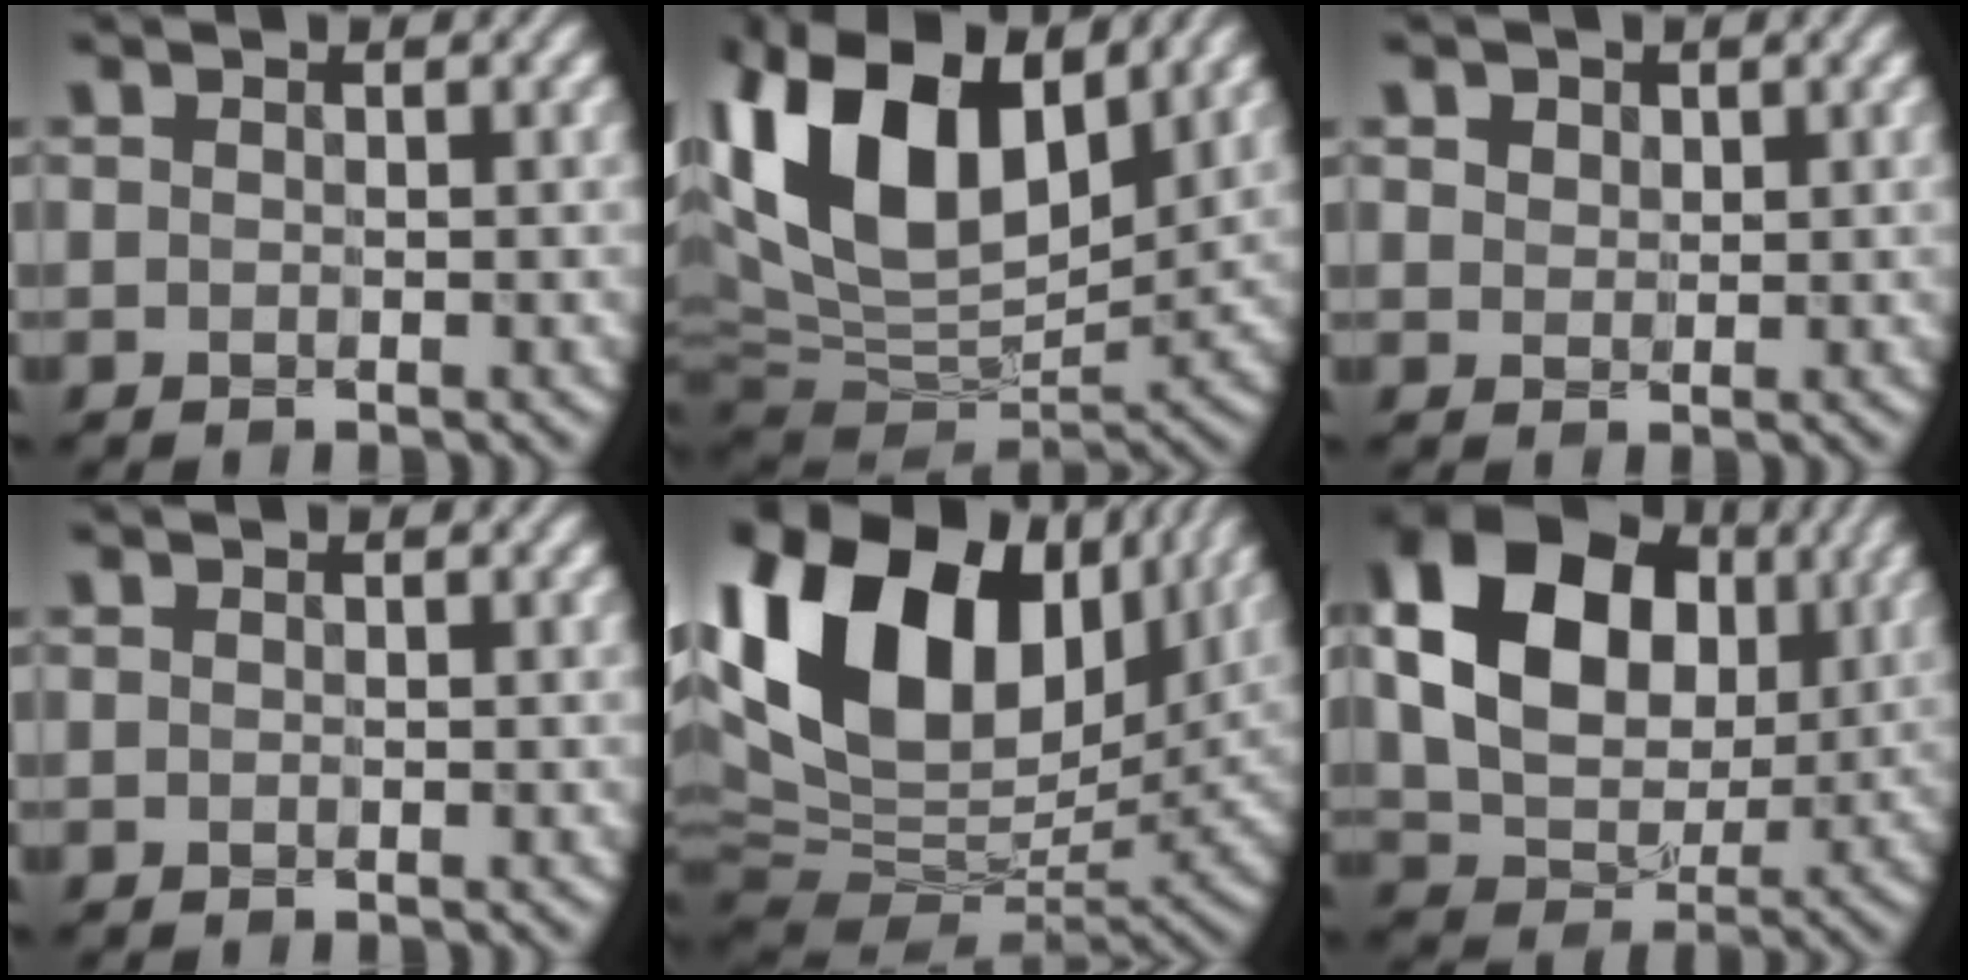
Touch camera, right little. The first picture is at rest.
{"total": 16.2, "force": [5.2, 9.1, 12.3], "torque": [-0.253, 0.026, 0.086]}
{"total": 1.9, "force": [1.1, 1.4, 0.8], "torque": [-0.029, 0.001, 0.024]}
{"total": 0.0}
{"total": 18.6, "force": [6.3, 12.0, 12.7], "torque": [-0.277, 0.029, 0.112]}
{"total": 12.8, "force": [3.0, 9.2, 8.4], "torque": [-0.174, 0.003, 0.052]}